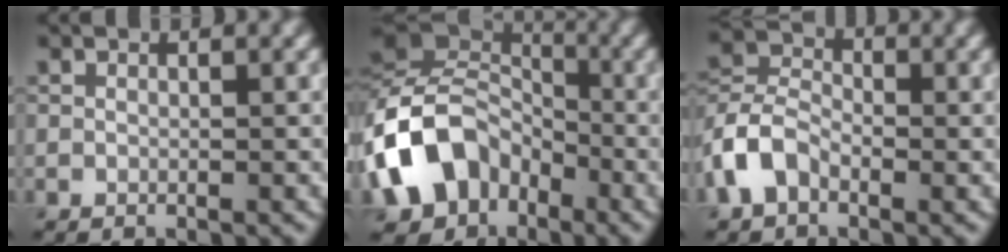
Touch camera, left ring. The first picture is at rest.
{"total": 10.5, "force": [-4.5, 8.0, 5.0], "torque": [-0.105, -0.007, -0.096]}
{"total": 4.7, "force": [-2.1, 3.1, 2.8], "torque": [-0.055, 0.007, -0.052]}